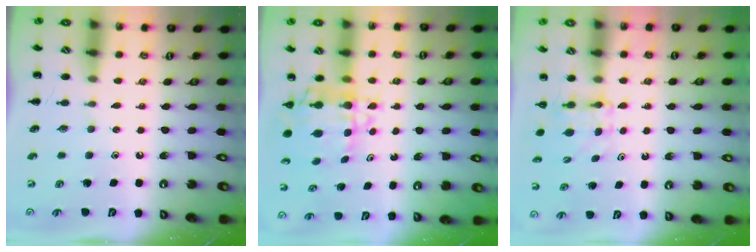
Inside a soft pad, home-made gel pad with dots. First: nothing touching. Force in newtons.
{"total": 8.0, "press": 7.4, "slide": 3.0}
{"total": 4.8, "press": 4.7, "slide": 0.3}